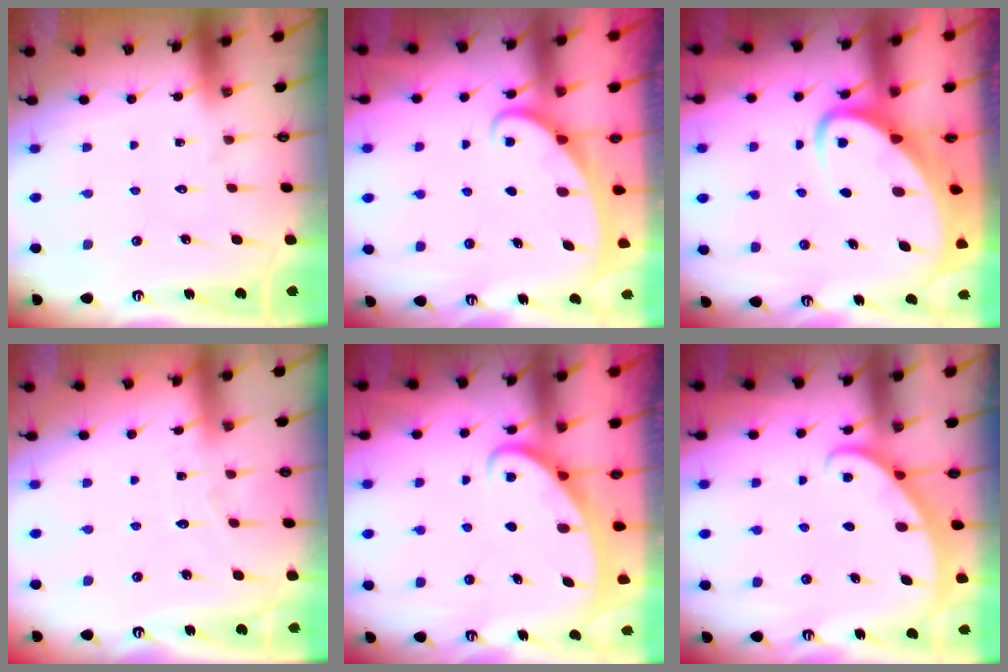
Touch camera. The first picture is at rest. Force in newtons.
{"total": 2.2, "press": 2.2, "slide": 0.1}
{"total": 5.7, "press": 5.6, "slide": 0.6}
{"total": 2.5, "press": 2.5, "slide": 0.4}
{"total": 2.4, "press": 2.3, "slide": 0.5}
{"total": 4.0, "press": 4.0, "slide": 0.1}